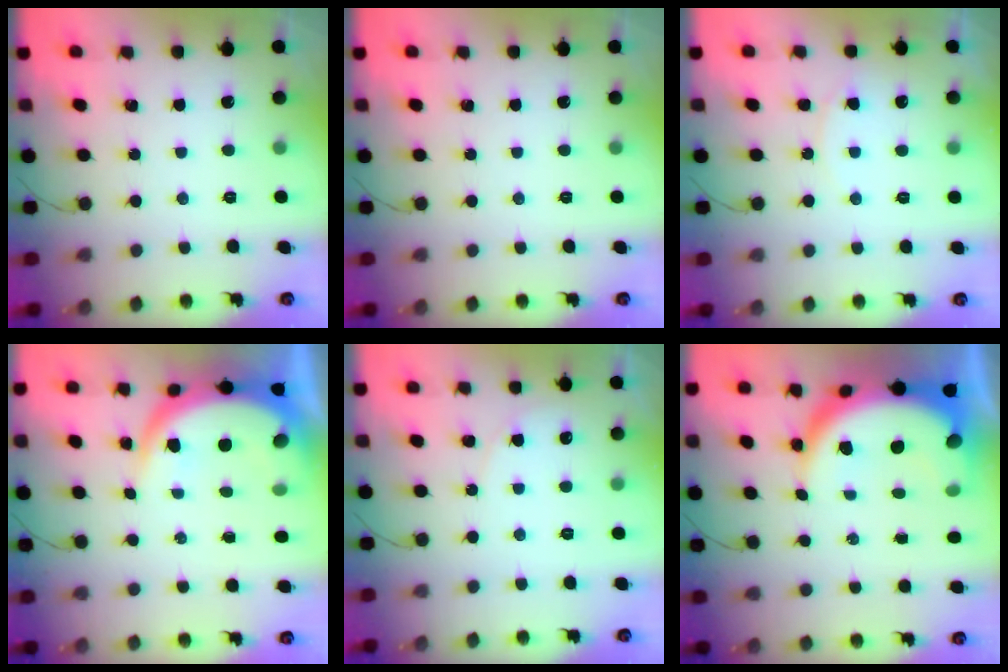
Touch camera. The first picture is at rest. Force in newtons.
{"total": 0.0}
{"total": 5.8, "press": 5.8, "slide": 0.6}
{"total": 10.0, "press": 9.9, "slide": 1.2}
{"total": 3.8, "press": 3.7, "slide": 0.5}
{"total": 13.8, "press": 13.7, "slide": 1.3}